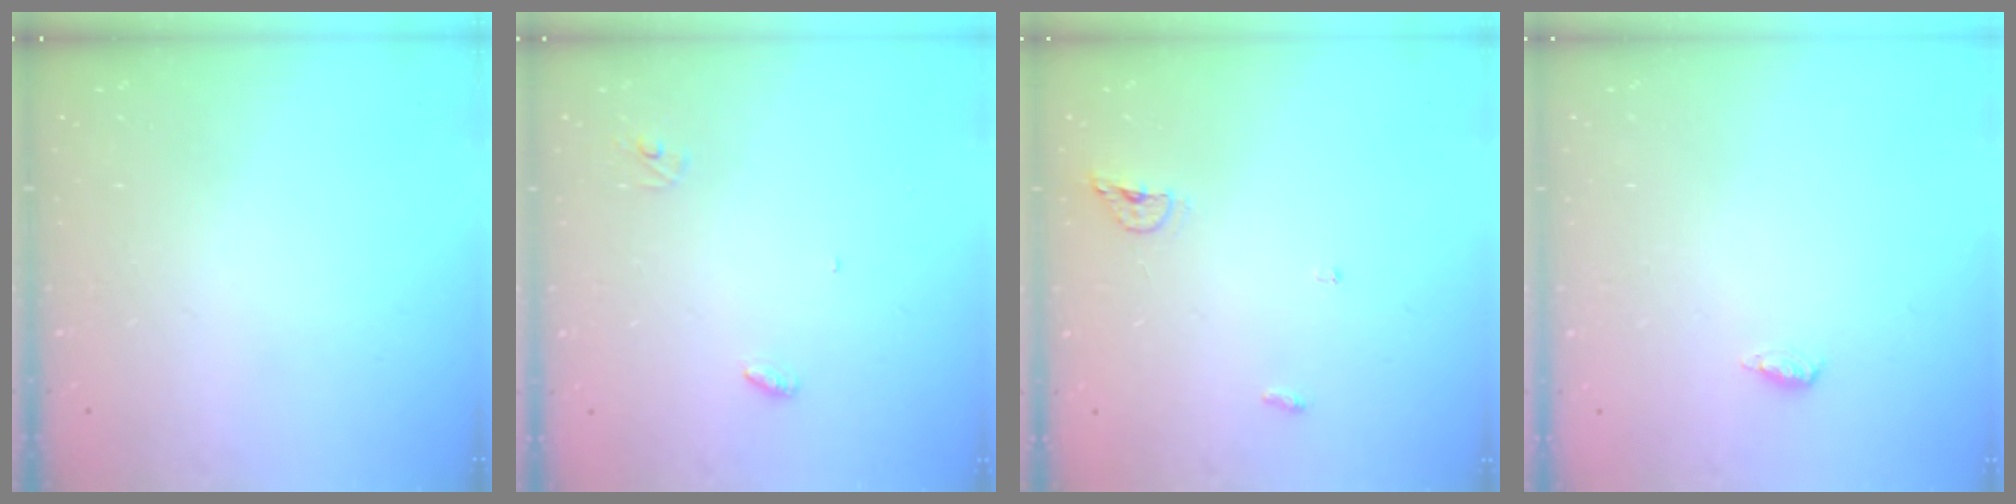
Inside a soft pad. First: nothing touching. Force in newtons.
{"total": 3.2, "press": 3.2, "slide": 0.3}
{"total": 4.4, "press": 4.3, "slide": 1.0}
{"total": 4.9, "press": 4.4, "slide": 2.0}